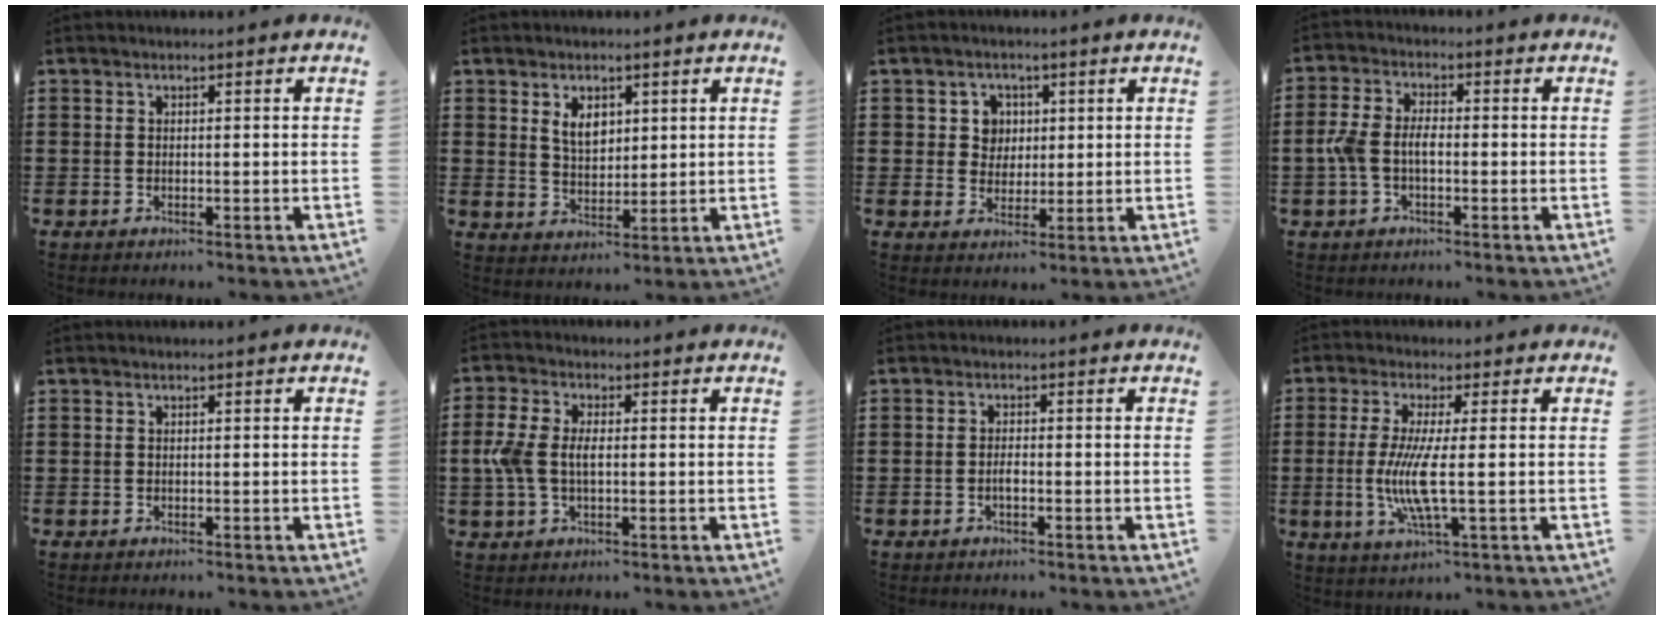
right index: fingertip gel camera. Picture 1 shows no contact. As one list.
[{"total": 4.3, "force": [2.0, 2.7, 2.7], "torque": [-0.055, 0.008, 0.033]}, {"total": 4.1, "force": [1.0, 3.8, 1.2], "torque": [-0.033, 0.010, 0.014]}, {"total": 4.7, "force": [-0.9, 2.5, 3.8], "torque": [-0.098, -0.001, -0.026]}, {"total": 0.0}, {"total": 5.4, "force": [-0.2, 3.0, 4.5], "torque": [-0.122, -0.003, -0.017]}, {"total": 1.4, "force": [-0.5, 0.4, 1.2], "torque": [-0.025, 0.001, -0.010]}, {"total": 7.7, "force": [-0.8, 0.8, 7.6], "torque": [-0.168, -0.023, -0.025]}]